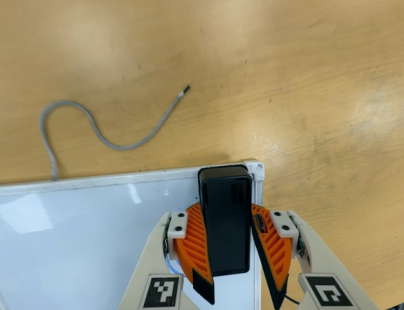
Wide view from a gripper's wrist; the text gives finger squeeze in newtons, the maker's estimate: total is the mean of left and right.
{"total": 12.0, "left": 13.9, "right": 10.1}